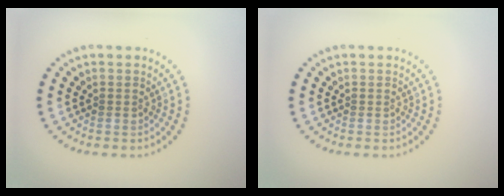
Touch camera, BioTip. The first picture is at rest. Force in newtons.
{"total": 0.0}